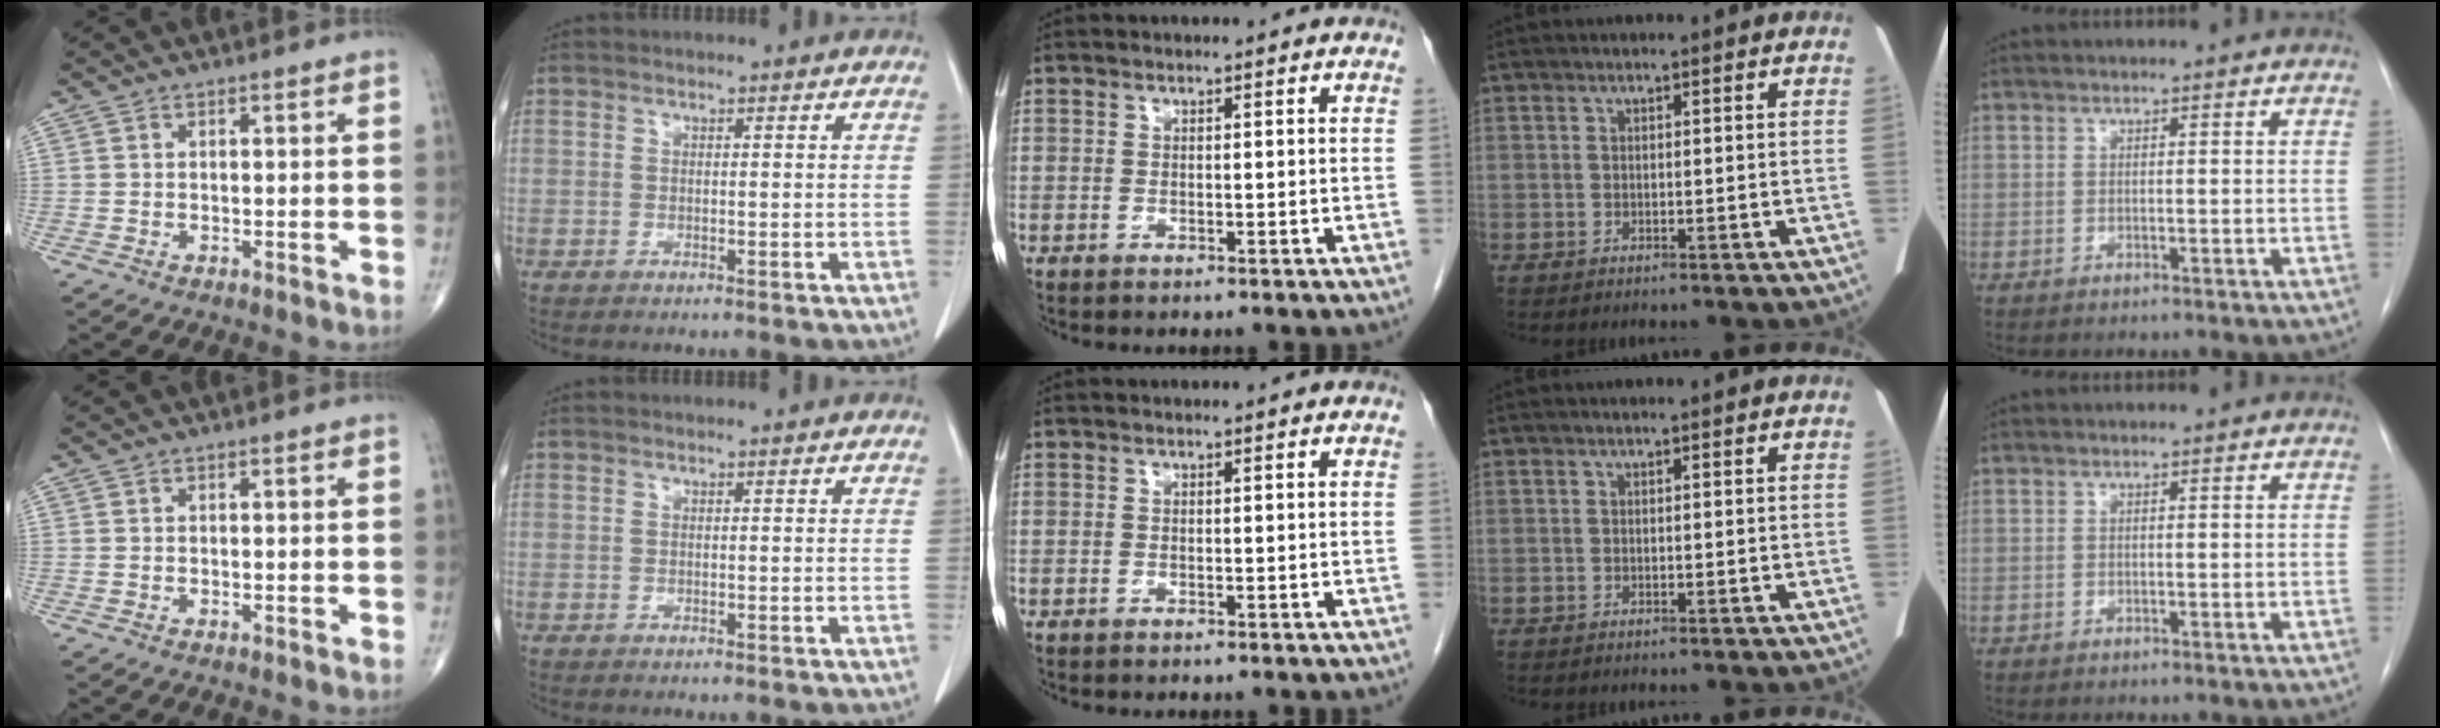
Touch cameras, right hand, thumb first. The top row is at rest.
{}